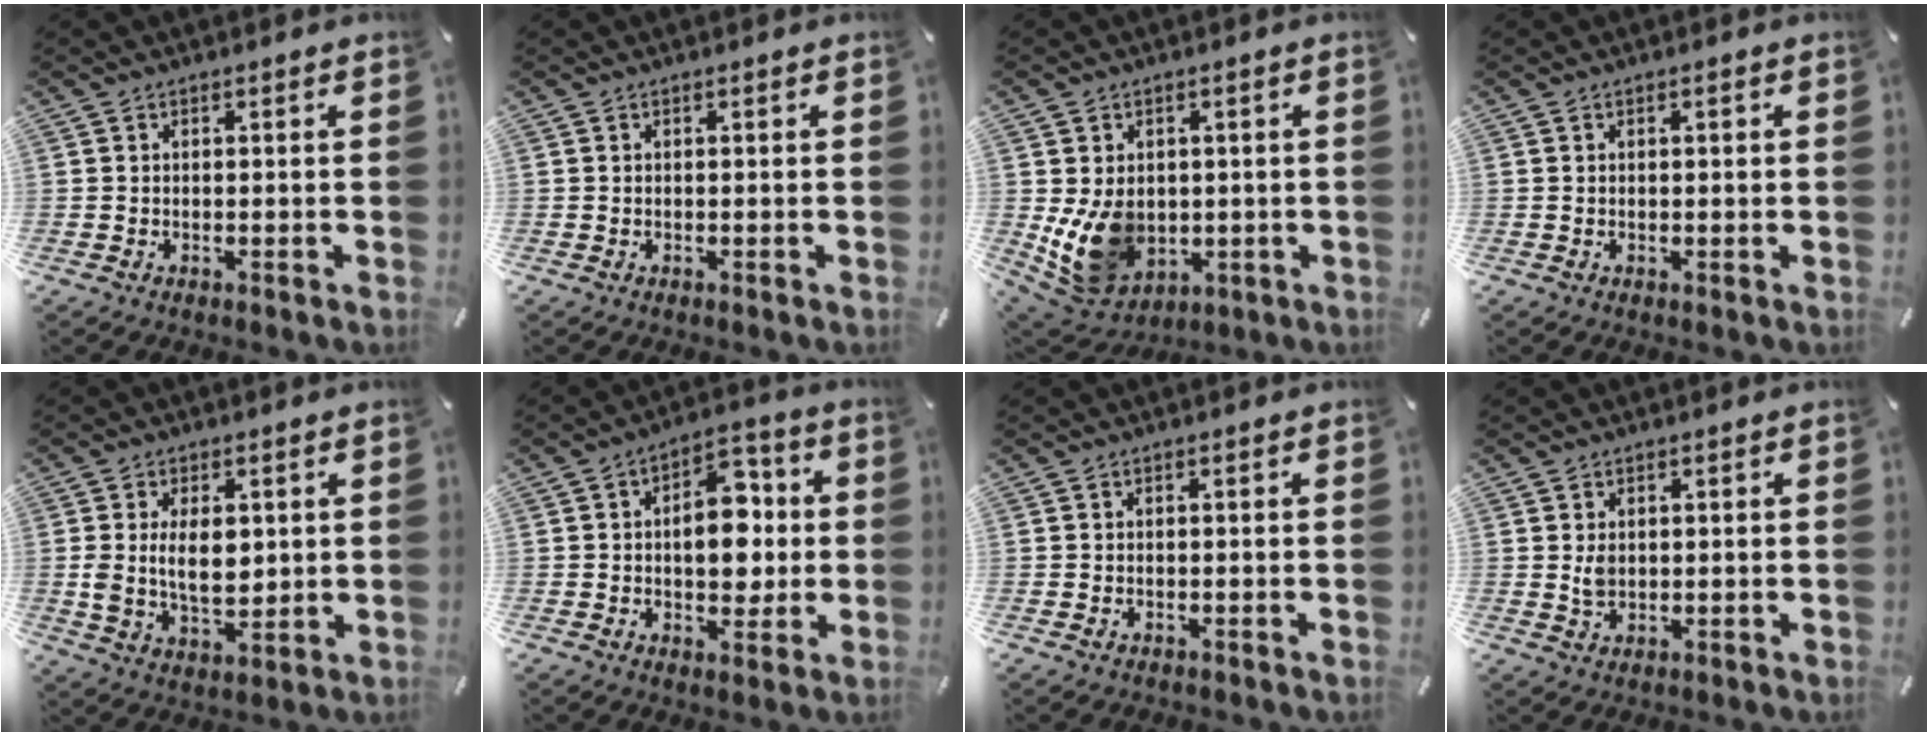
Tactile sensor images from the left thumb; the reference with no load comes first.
{"total": 0.0}
{"total": 11.6, "force": [-0.7, 9.4, 6.7], "torque": [-0.146, -0.010, -0.009]}
{"total": 0.8, "force": [0.2, 0.2, 0.7], "torque": [-0.014, 0.003, 0.001]}
{"total": 9.5, "force": [1.4, 5.7, 7.4], "torque": [-0.134, -0.003, 0.023]}
{"total": 11.9, "force": [0.2, 8.0, 8.8], "torque": [-0.122, 0.005, 0.003]}
{"total": 0.6, "force": [-0.2, 0.4, 0.4], "torque": [-0.007, 0.000, -0.004]}
{"total": 2.4, "force": [0.3, 1.8, 1.5], "torque": [-0.023, 0.001, 0.003]}